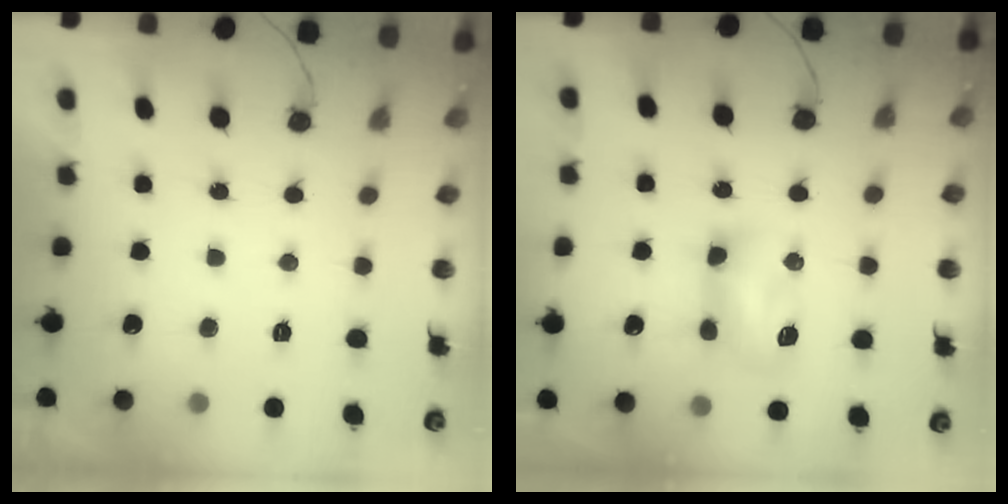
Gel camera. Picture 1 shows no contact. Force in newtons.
{"total": 9.4, "press": 9.4, "slide": 0.7}